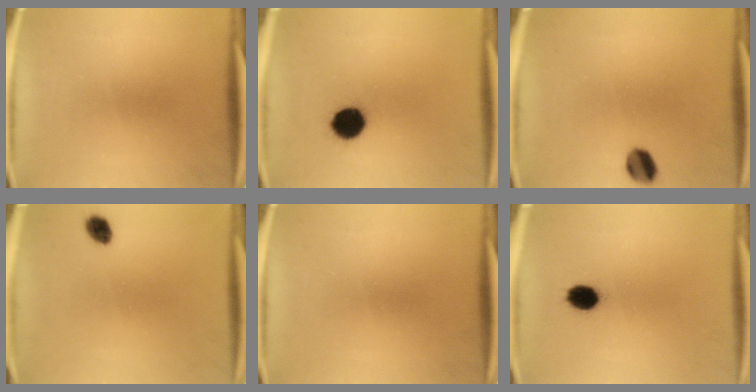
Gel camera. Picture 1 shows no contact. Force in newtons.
{"total": 8.5}
{"total": 5.0}
{"total": 3.1}
{"total": 0.0}
{"total": 4.7}